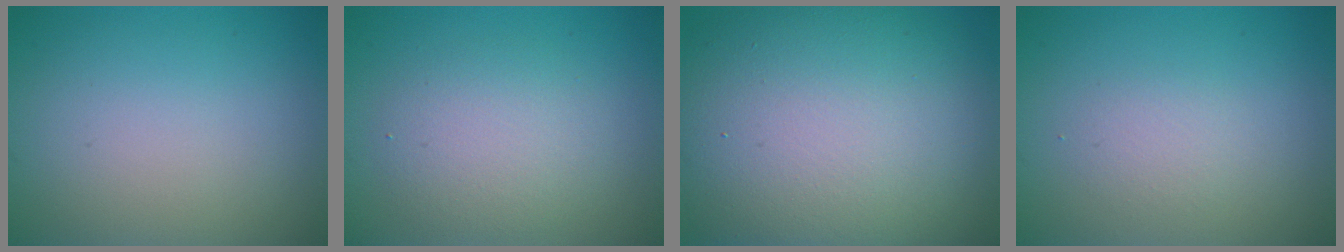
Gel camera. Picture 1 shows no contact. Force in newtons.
{"total": 3.6, "press": 3.6, "slide": 0.4}
{"total": 15.7, "press": 15.7, "slide": 1.3}
{"total": 1.3, "press": 1.3, "slide": 0.1}